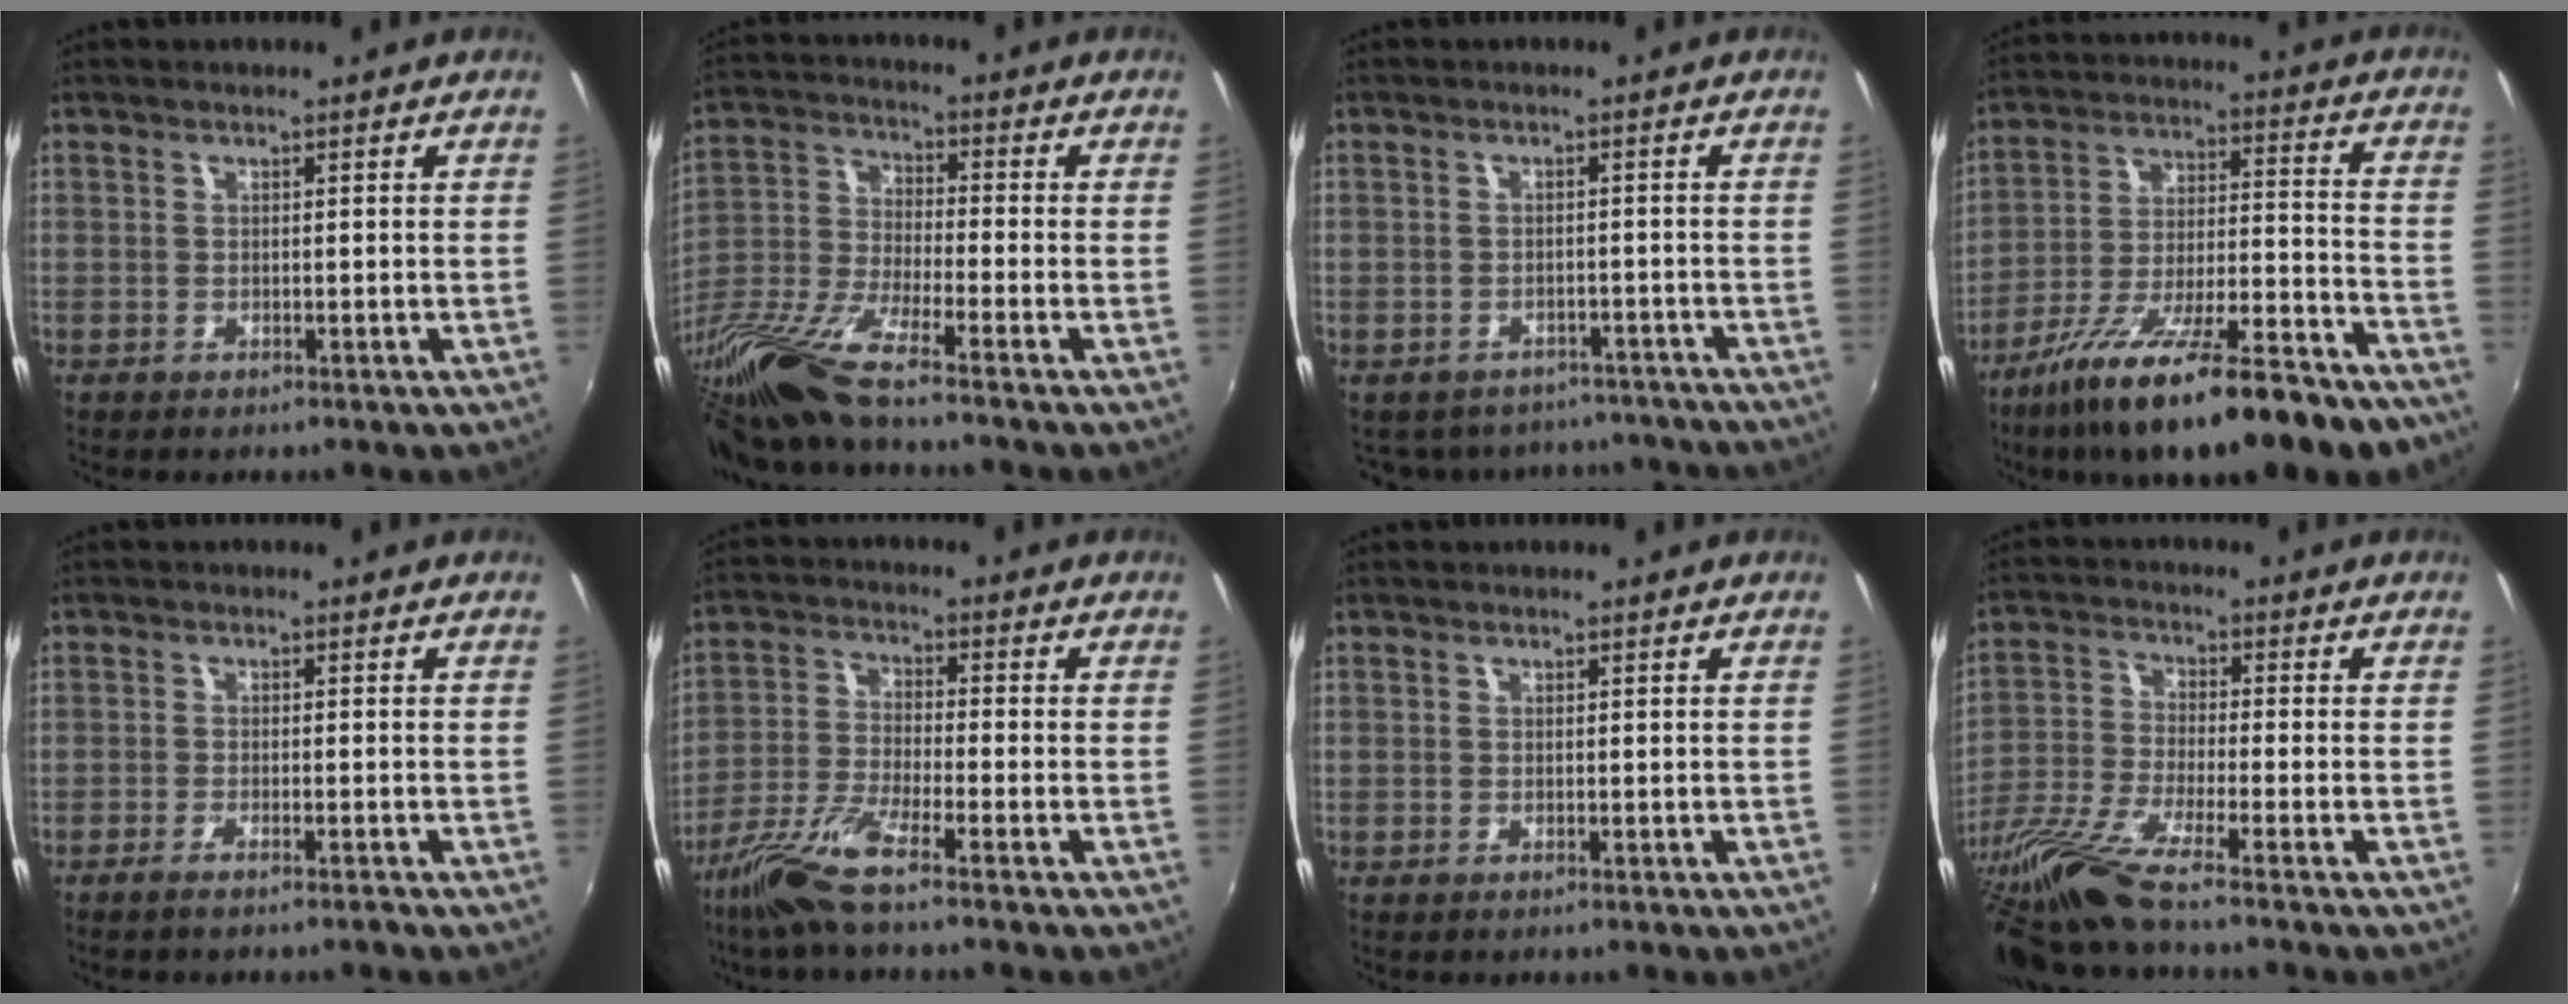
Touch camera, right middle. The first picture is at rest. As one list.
[{"total": 14.8, "force": [-11.9, -0.1, 8.8], "torque": [-0.181, -0.043, -0.235]}, {"total": 12.9, "force": [-10.8, 6.0, 3.7], "torque": [-0.084, 0.006, -0.130]}, {"total": 24.9, "force": [-18.2, 5.3, 16.2], "torque": [-0.273, -0.049, -0.274]}, {"total": 2.5, "force": [-2.0, -0.2, 1.4], "torque": [-0.037, -0.005, -0.040]}, {"total": 8.4, "force": [-6.2, 0.4, 5.7], "torque": [-0.126, -0.012, -0.124]}, {"total": 0.0}, {"total": 12.4, "force": [-10.1, -0.7, 7.2], "torque": [-0.151, -0.042, -0.192]}]